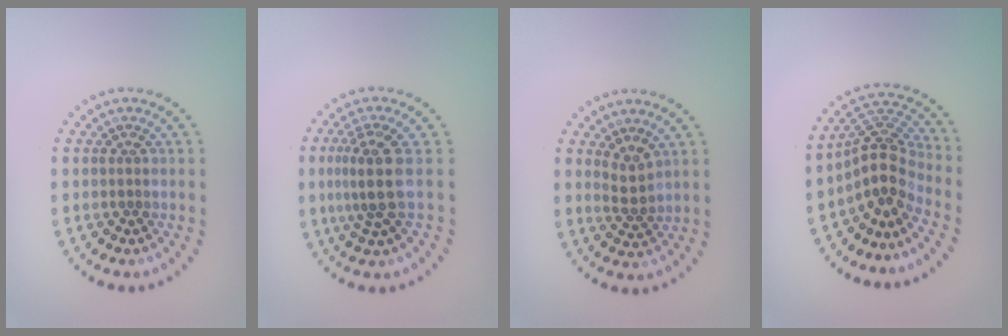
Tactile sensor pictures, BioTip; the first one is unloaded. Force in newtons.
{"total": 3.5, "press": 2.6, "slide": 2.3}
{"total": 1.7, "press": 1.5, "slide": 0.9}
{"total": 4.2, "press": 3.0, "slide": 3.0}